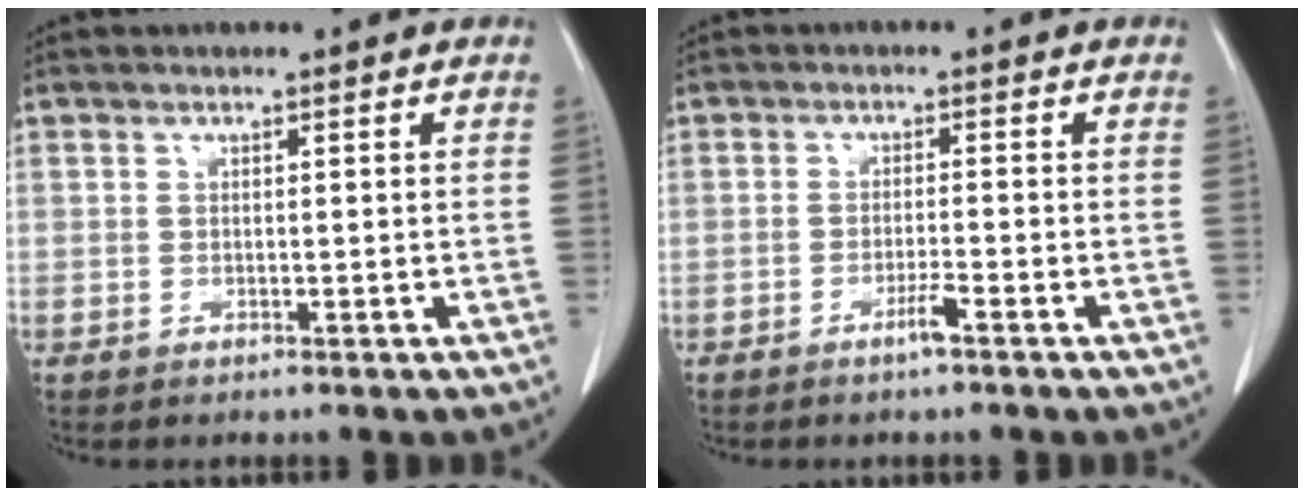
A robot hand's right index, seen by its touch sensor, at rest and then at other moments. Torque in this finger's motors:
{"motor_torque": [0.04, -0.01, 0.05, 0.01]}